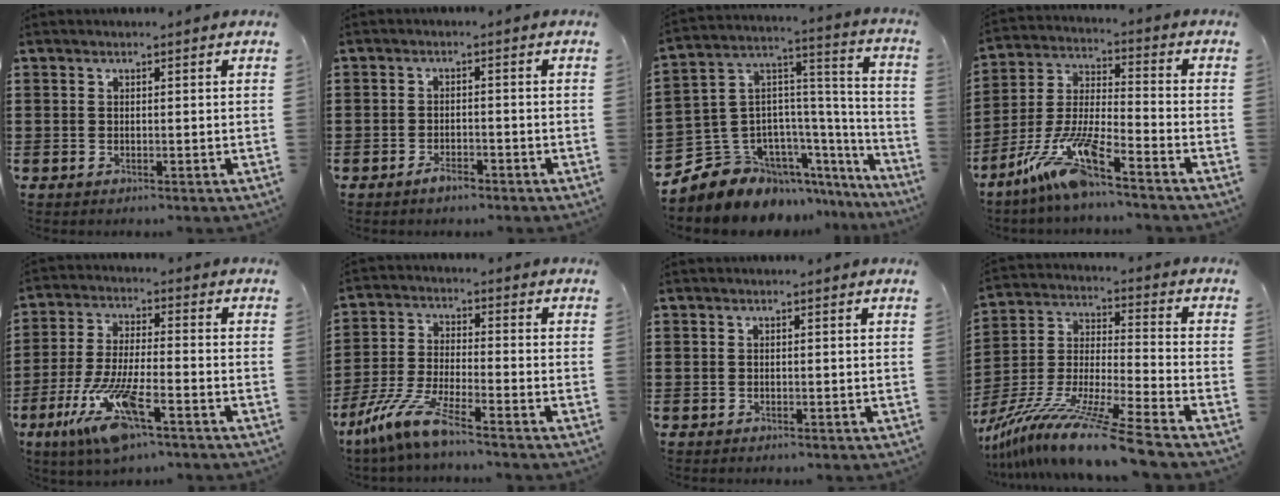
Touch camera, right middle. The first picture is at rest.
{"total": 2.1, "force": [-1.8, 0.7, 1.0], "torque": [-0.019, 0.001, -0.034]}
{"total": 8.5, "force": [-6.4, 5.6, 0.5], "torque": [-0.054, -0.014, -0.125]}
{"total": 11.0, "force": [-8.4, 0.5, 7.2], "torque": [-0.170, -0.013, -0.171]}
{"total": 11.4, "force": [-6.6, 2.1, 9.0], "torque": [-0.201, -0.017, -0.128]}
{"total": 8.1, "force": [-6.3, 0.2, 5.2], "torque": [-0.129, -0.019, -0.130]}
{"total": 0.0}
{"total": 13.5, "force": [-11.6, -1.4, 6.9], "torque": [-0.134, 0.000, -0.229]}